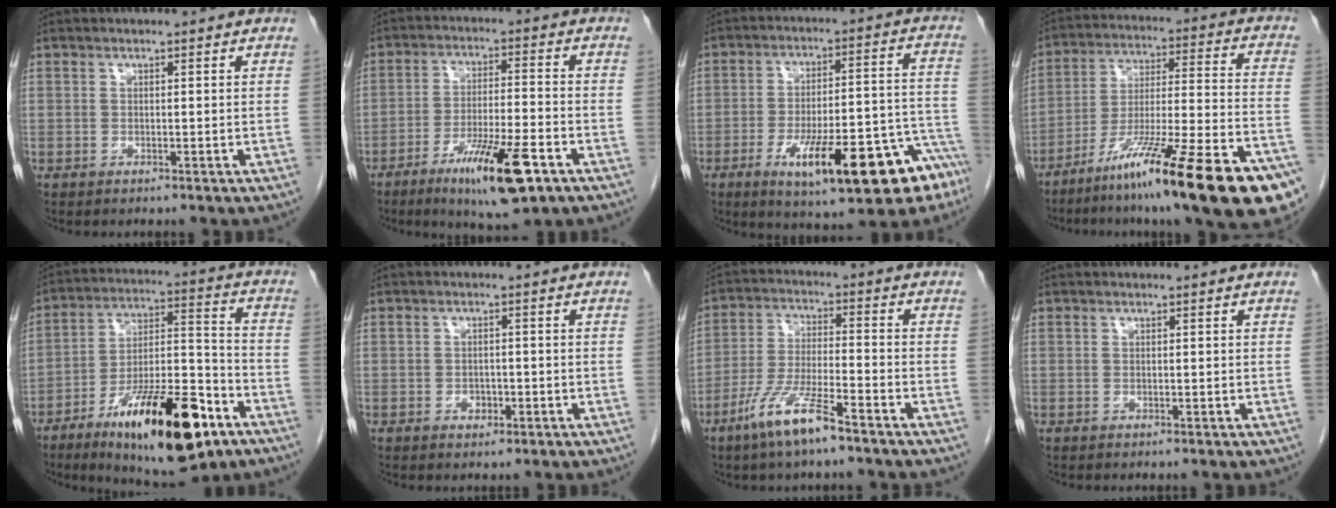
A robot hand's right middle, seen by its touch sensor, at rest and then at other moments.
{"total": 12.2, "force": [-6.7, 1.5, 10.0], "torque": [-0.175, -0.019, -0.108]}
{"total": 19.1, "force": [-10.8, 4.2, 15.1], "torque": [-0.160, 0.026, -0.150]}
{"total": 24.6, "force": [-16.0, 1.5, 18.7], "torque": [-0.227, -0.015, -0.264]}
{"total": 21.2, "force": [-11.8, 5.3, 16.8], "torque": [-0.255, -0.006, -0.187]}
{"total": 1.8, "force": [-0.8, 1.3, 1.0], "torque": [-0.012, 0.005, -0.008]}
{"total": 9.2, "force": [-6.1, 1.0, 6.8], "torque": [-0.143, -0.014, -0.116]}
{"total": 0.0}